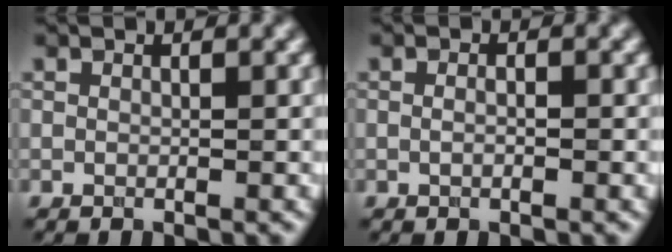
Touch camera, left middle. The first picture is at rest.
{"total": 1.9, "force": [0.4, 1.1, 1.5], "torque": [-0.006, 0.007, -0.015]}